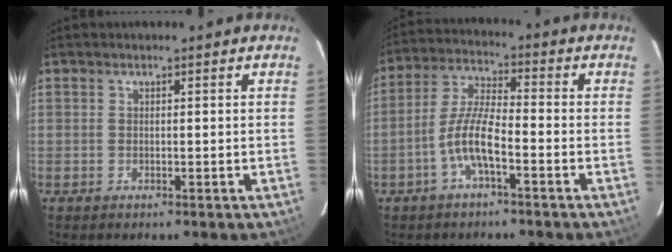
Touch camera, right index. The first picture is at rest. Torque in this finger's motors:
{"motor_torque": [1.17, -0.83, 0.61, 0.15]}